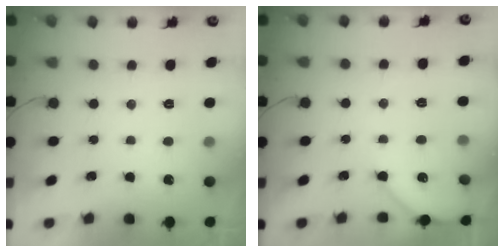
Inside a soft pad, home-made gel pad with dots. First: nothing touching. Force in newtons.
{"total": 5.4, "press": 5.3, "slide": 0.7}